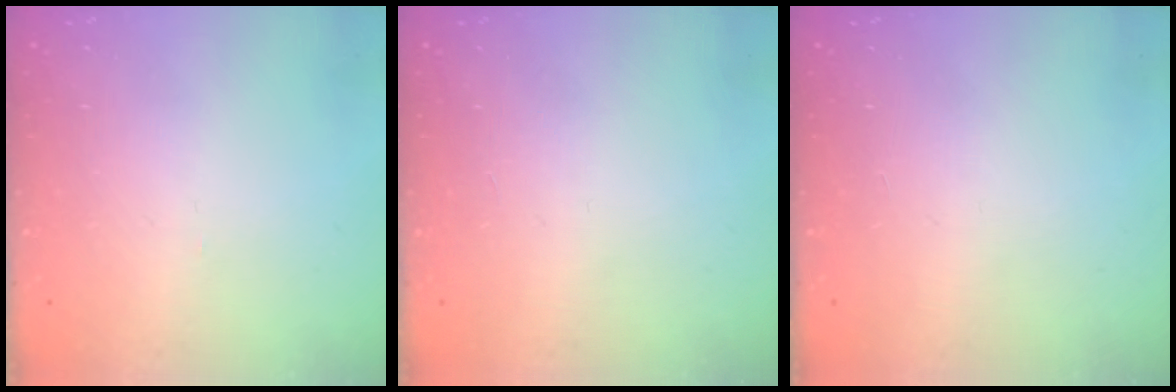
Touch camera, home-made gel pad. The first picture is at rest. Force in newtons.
{"total": 0.0}
{"total": 0.0}